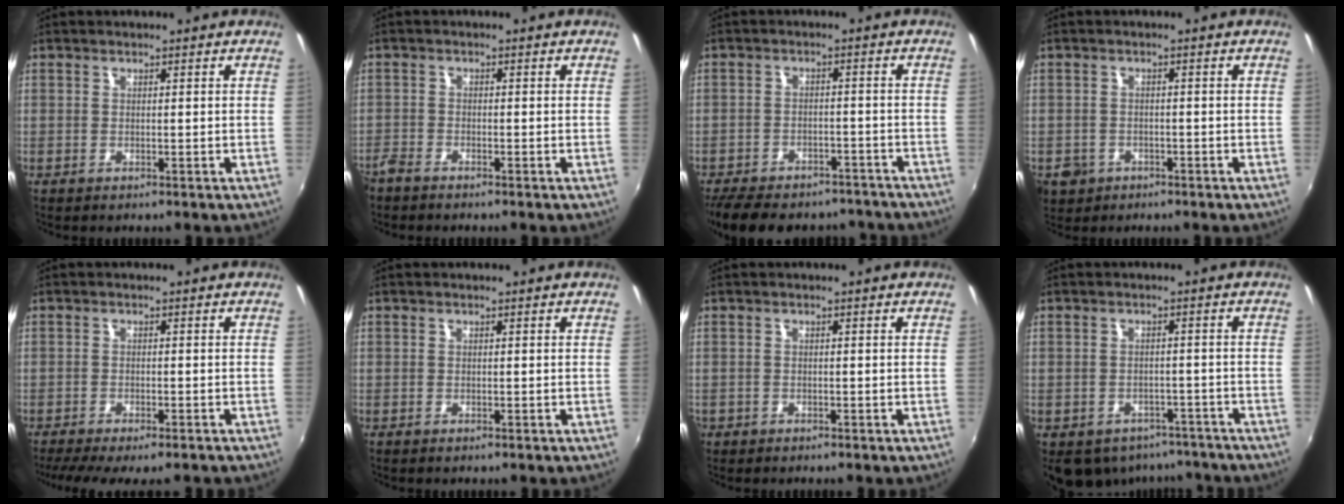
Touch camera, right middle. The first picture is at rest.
{"total": 2.5, "force": [-2.3, 0.5, 0.7], "torque": [-0.022, -0.008, -0.050]}
{"total": 16.9, "force": [-13.8, 7.2, 6.5], "torque": [-0.152, 0.010, -0.184]}
{"total": 5.2, "force": [-2.2, 4.4, 1.7], "torque": [-0.047, -0.005, -0.032]}
{"total": 9.1, "force": [-7.3, 1.9, 5.1], "torque": [-0.111, -0.036, -0.116]}
{"total": 0.0}
{"total": 1.2, "force": [-0.8, 0.9, 0.3], "torque": [-0.011, -0.004, -0.013]}
{"total": 12.2, "force": [-8.6, 7.4, 4.4], "torque": [-0.098, 0.001, -0.100]}